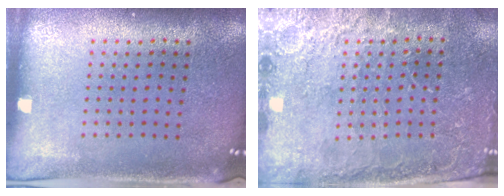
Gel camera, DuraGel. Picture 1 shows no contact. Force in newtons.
{"total": 2.8, "press": 2.8, "slide": 0.2}